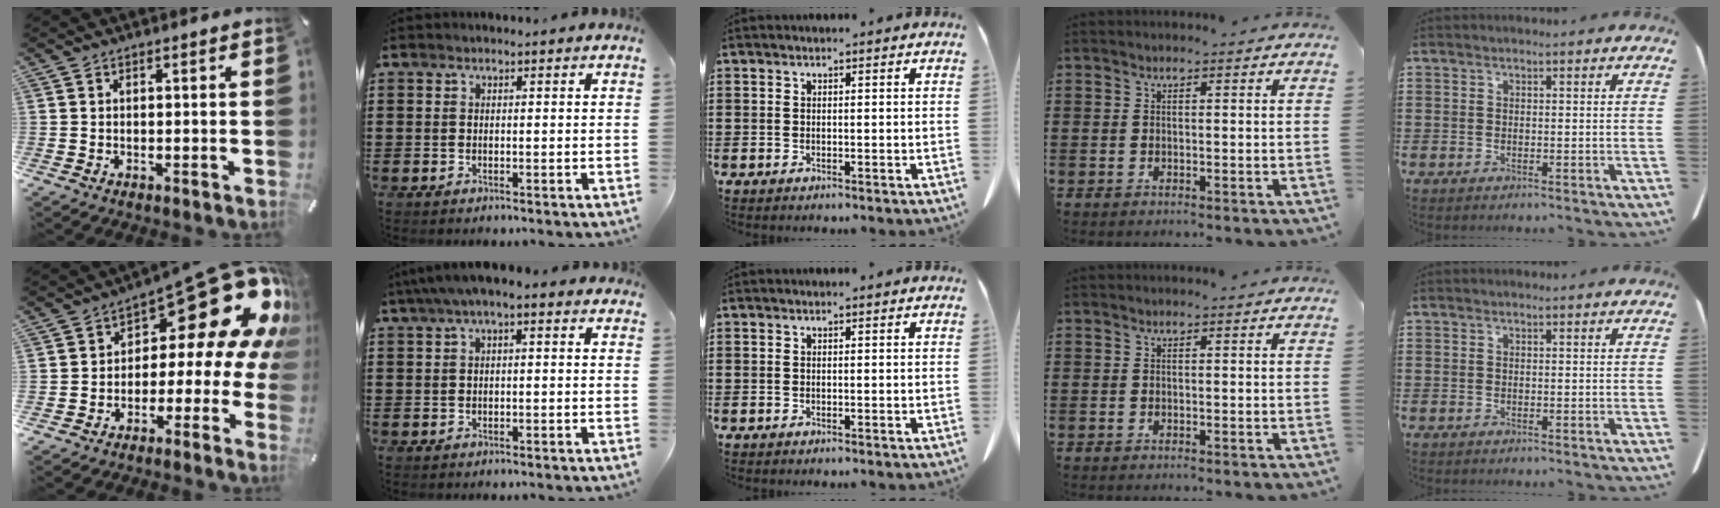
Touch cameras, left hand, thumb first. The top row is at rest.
{"thumb": {"total": 20.9, "force": [9.0, 9.8, 16.1], "torque": [-0.202, -0.073, 0.149]}, "index": {"total": 2.1, "force": [-0.4, 0.6, 2.0], "torque": [-0.041, 0.002, -0.012]}}